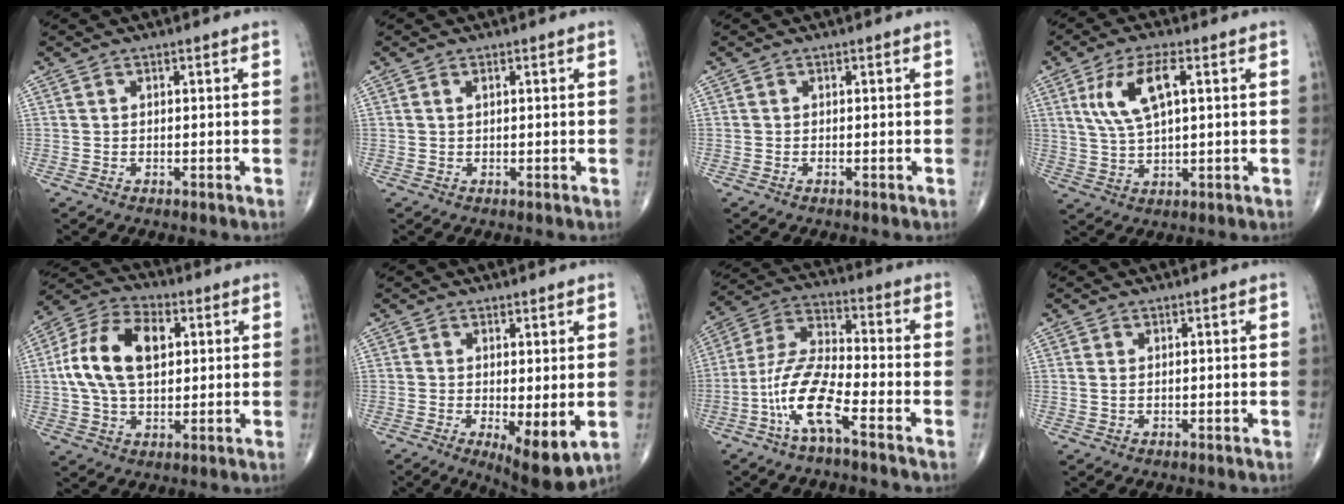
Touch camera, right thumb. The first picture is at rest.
{"total": 0.7, "force": [0.3, 0.3, 0.6], "torque": [-0.014, 0.004, 0.006]}
{"total": 0.0}
{"total": 9.5, "force": [2.9, 3.5, 8.4], "torque": [-0.172, 0.002, 0.059]}
{"total": 15.2, "force": [2.6, 9.3, 11.7], "torque": [-0.213, 0.017, 0.042]}
{"total": 7.9, "force": [-1.3, 2.7, 7.4], "torque": [-0.108, -0.025, -0.013]}
{"total": 11.9, "force": [-5.9, 2.7, 9.9], "torque": [-0.219, 0.040, -0.123]}
{"total": 0.7, "force": [0.1, 0.4, 0.6], "torque": [-0.015, 0.003, 0.004]}